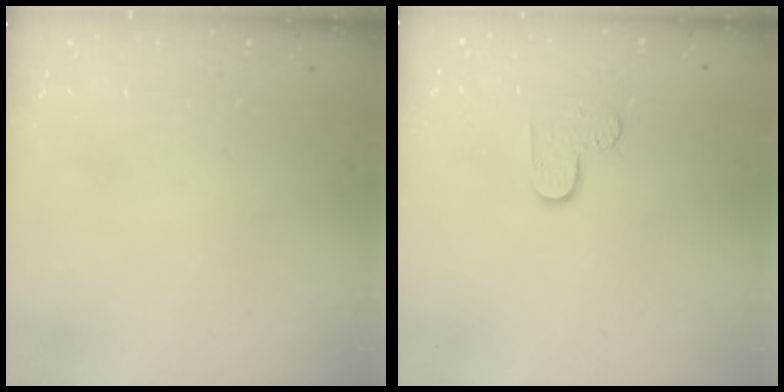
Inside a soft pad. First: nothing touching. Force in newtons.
{"total": 5.5, "press": 5.5, "slide": 0.4}